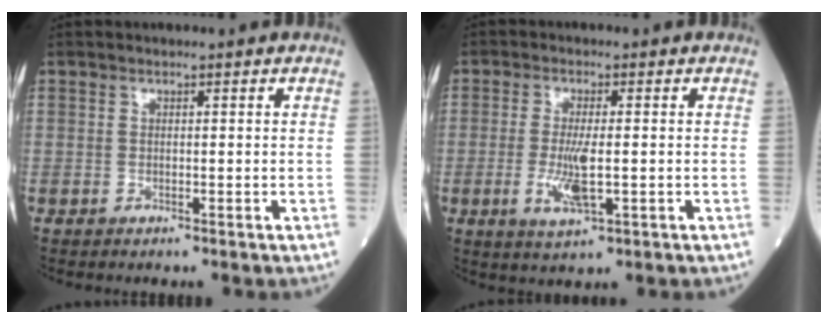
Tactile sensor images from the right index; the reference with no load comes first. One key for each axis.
{"total": 5.8, "fx": -1.0, "fy": 1.2, "fz": 5.6, "tx": -0.117, "ty": -0.012, "tz": -0.017}